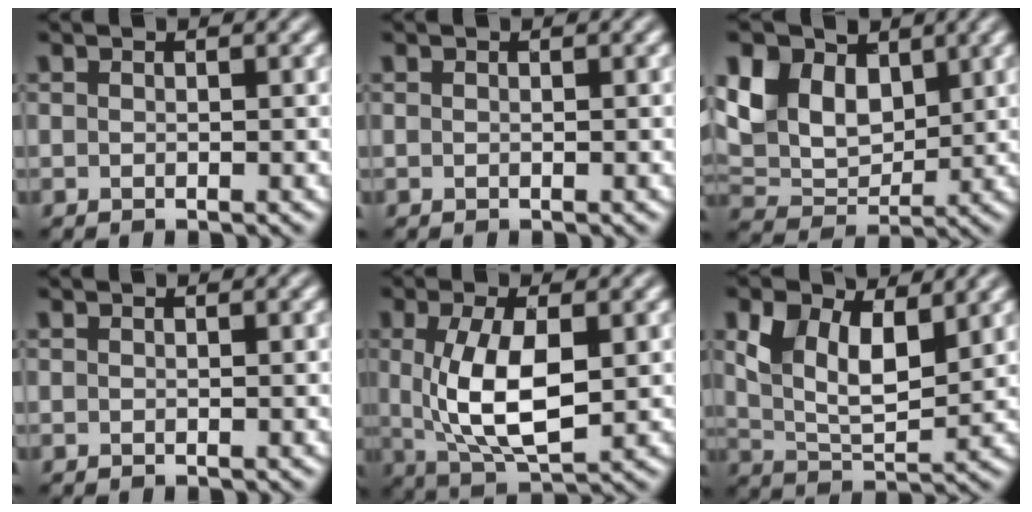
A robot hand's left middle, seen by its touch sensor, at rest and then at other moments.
{"total": 0.0}
{"total": 6.9, "force": [3.1, 4.7, 4.0], "torque": [-0.101, 0.009, 0.051]}
{"total": 0.0}
{"total": 7.3, "force": [0.4, 3.2, 6.5], "torque": [-0.136, -0.007, 0.014]}
{"total": 6.8, "force": [2.9, 3.6, 5.0], "torque": [-0.101, -0.007, 0.052]}